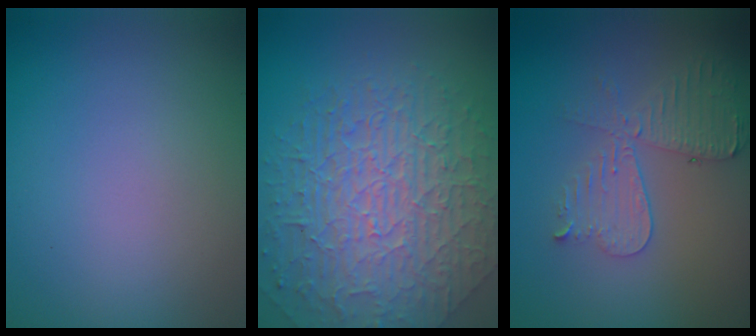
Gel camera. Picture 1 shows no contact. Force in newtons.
{"total": 10.1, "press": 6.6, "slide": 7.6}
{"total": 4.4, "press": 3.9, "slide": 2.0}